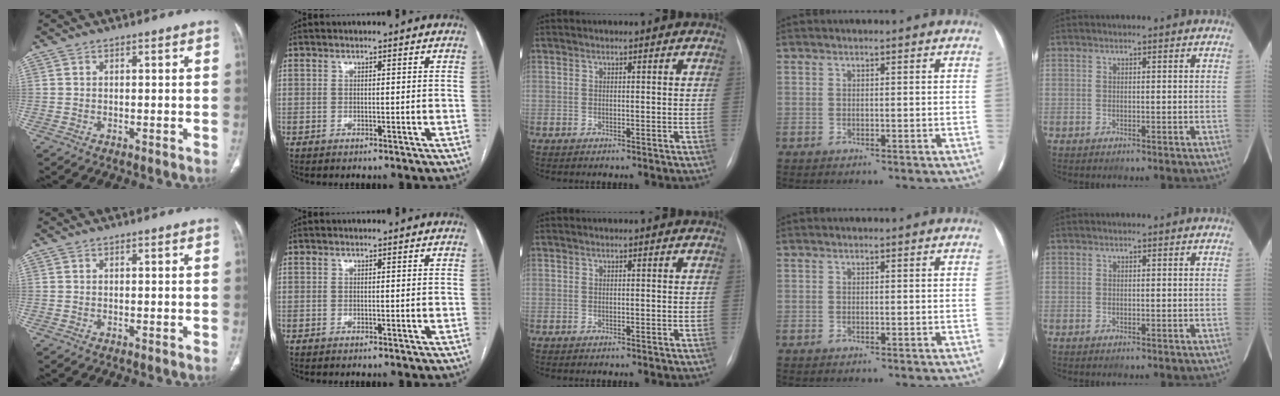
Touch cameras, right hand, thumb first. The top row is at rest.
{}